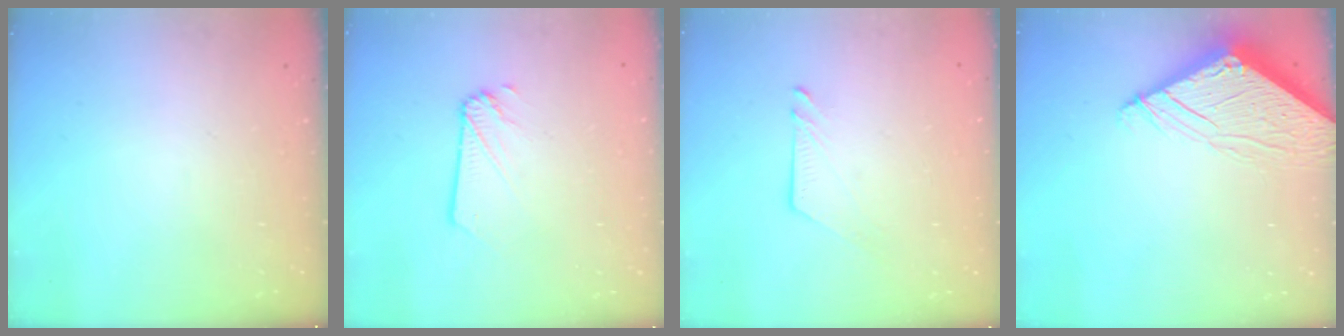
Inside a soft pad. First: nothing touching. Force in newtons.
{"total": 2.3, "press": 2.3, "slide": 0.1}
{"total": 5.1, "press": 5.1, "slide": 0.5}
{"total": 8.1, "press": 8.0, "slide": 0.8}